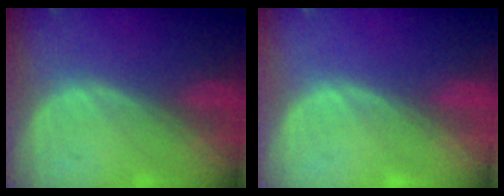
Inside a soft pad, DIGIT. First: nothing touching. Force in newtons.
{"total": 0.0}